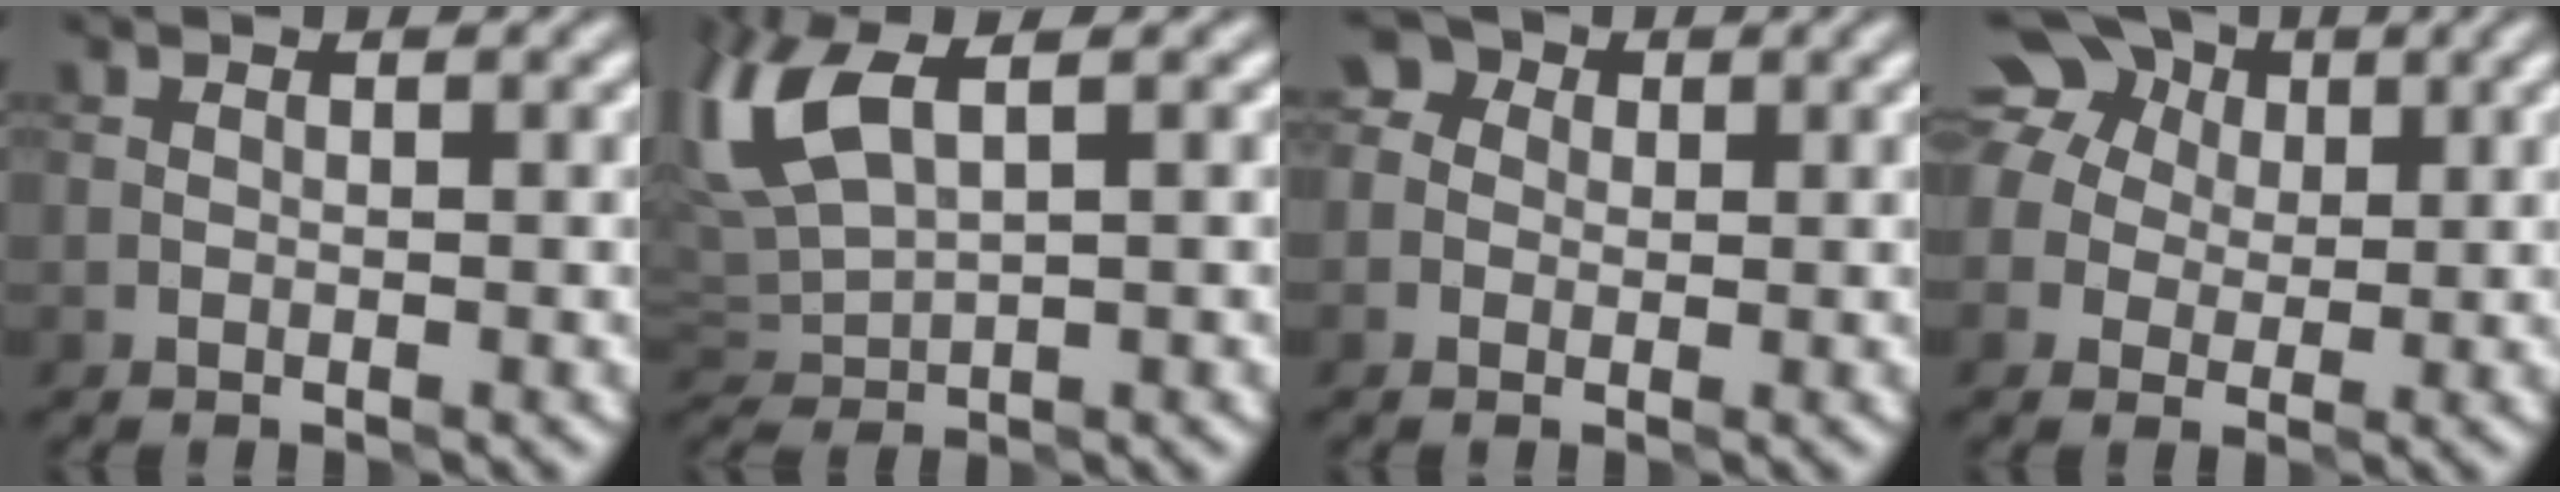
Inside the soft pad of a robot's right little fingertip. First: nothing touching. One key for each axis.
{"total": 5.7, "fx": 2.2, "fy": 2.1, "fz": 4.8, "tx": -0.122, "ty": 0.022, "tz": 0.046}
{"total": 2.6, "fx": 0.7, "fy": 2.4, "fz": 0.8, "tx": 0.004, "ty": 0.013, "tz": -0.010}
{"total": 10.8, "fx": 4.4, "fy": 8.5, "fz": 4.9, "tx": -0.109, "ty": 0.042, "tz": 0.060}